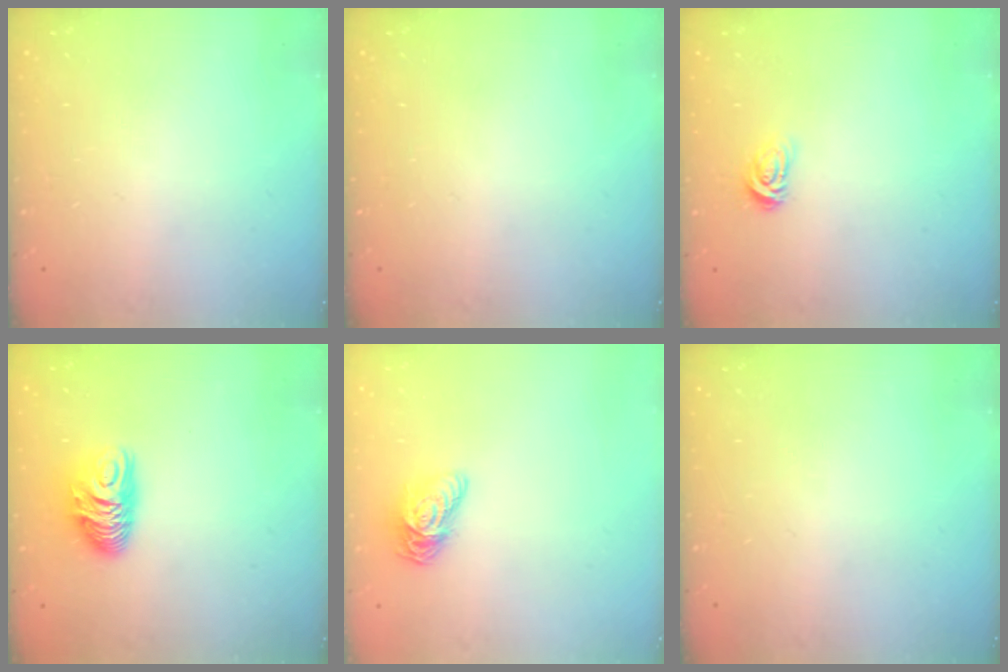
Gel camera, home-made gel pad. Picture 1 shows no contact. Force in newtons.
{"total": 0.0}
{"total": 3.1, "press": 3.1, "slide": 0.4}
{"total": 9.8, "press": 9.8, "slide": 0.9}
{"total": 10.0, "press": 10.0, "slide": 0.8}
{"total": 0.0}